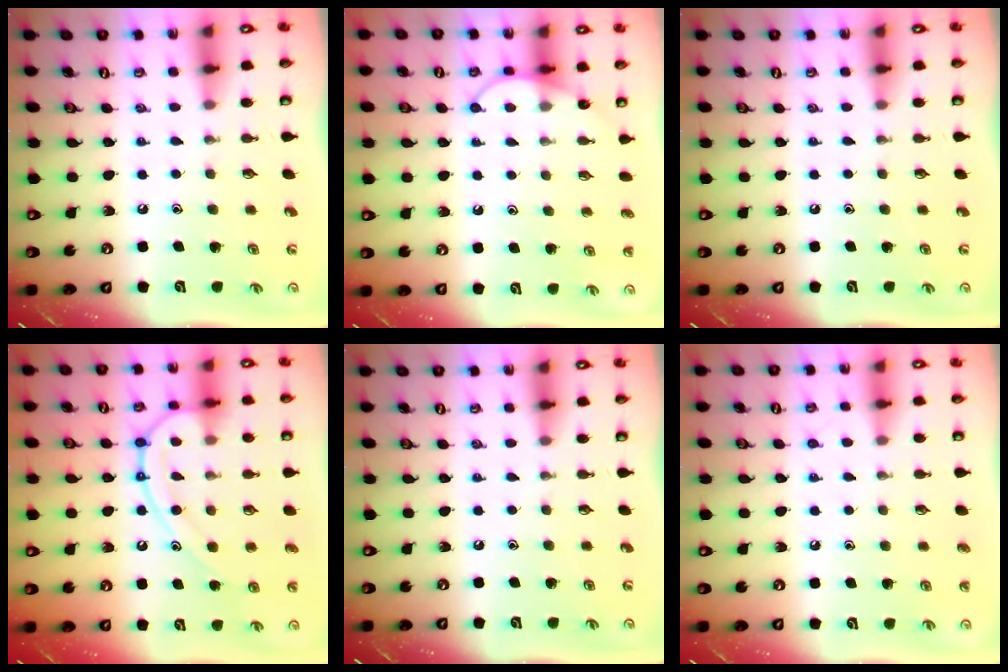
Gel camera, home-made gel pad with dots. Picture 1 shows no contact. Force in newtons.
{"total": 8.5, "press": 8.4, "slide": 0.5}
{"total": 0.0}
{"total": 15.2, "press": 15.1, "slide": 1.5}
{"total": 0.0}
{"total": 5.2, "press": 5.2, "slide": 0.4}